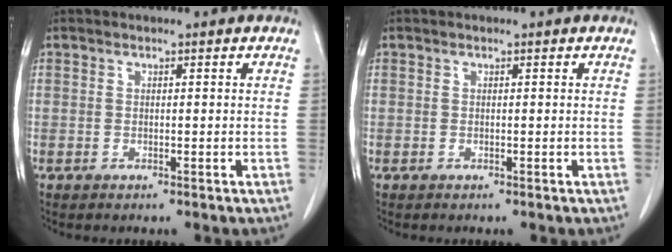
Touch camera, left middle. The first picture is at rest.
{"total": 0.0}